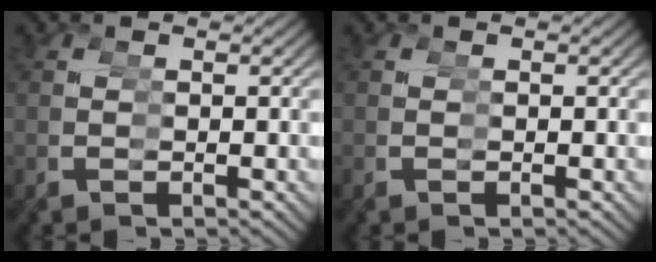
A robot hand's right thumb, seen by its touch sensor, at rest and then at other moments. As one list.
[{"total": 0.0}]